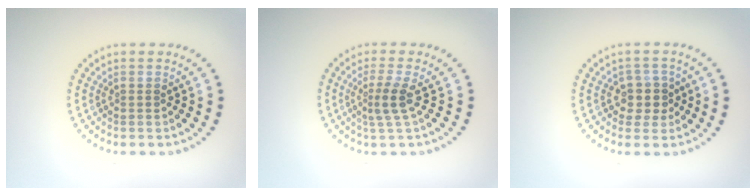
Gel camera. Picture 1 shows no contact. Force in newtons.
{"total": 2.4, "press": 1.7, "slide": 1.6}
{"total": 2.6, "press": 2.2, "slide": 1.3}